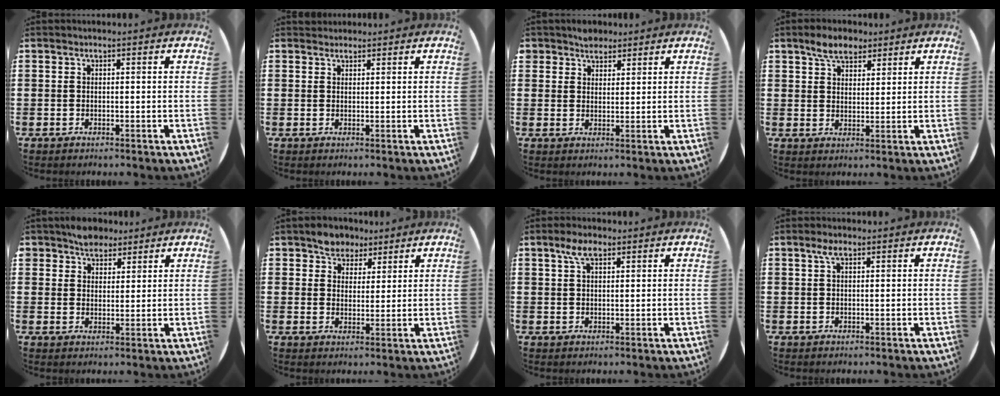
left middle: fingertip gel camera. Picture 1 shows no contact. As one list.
[{"total": 1.0, "force": [0.9, 0.3, -0.2], "torque": [0.002, 0.003, 0.019]}, {"total": 2.8, "force": [2.4, 1.4, 0.1], "torque": [0.001, 0.006, 0.046]}, {"total": 4.3, "force": [3.5, 2.1, 1.5], "torque": [-0.028, 0.003, 0.063]}, {"total": 4.0, "force": [3.4, 2.1, 0.3], "torque": [-0.010, 0.003, 0.064]}, {"total": 4.2, "force": [3.4, 2.4, 0.0], "torque": [-0.006, 0.003, 0.063]}, {"total": 3.6, "force": [2.2, 1.4, 2.5], "torque": [-0.045, 0.007, 0.035]}, {"total": 1.8, "force": [0.9, 0.6, 1.4], "torque": [-0.031, 0.006, 0.014]}]